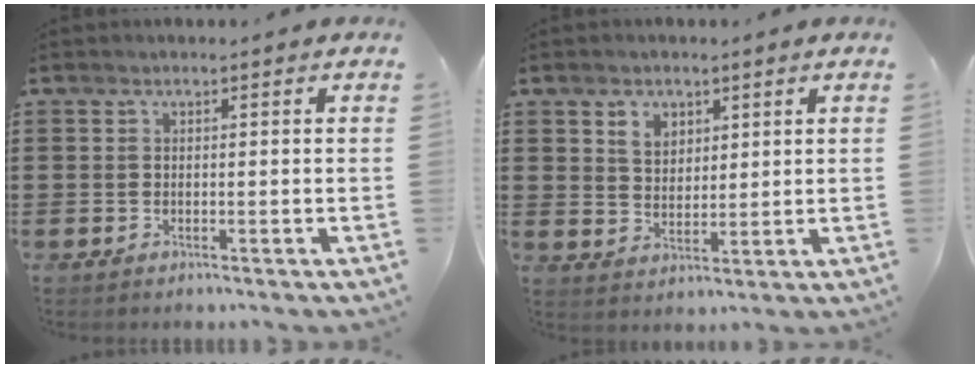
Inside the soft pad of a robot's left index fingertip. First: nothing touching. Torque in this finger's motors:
{"motor_torque": [0.93, -0.53, 0.21, 0.06]}